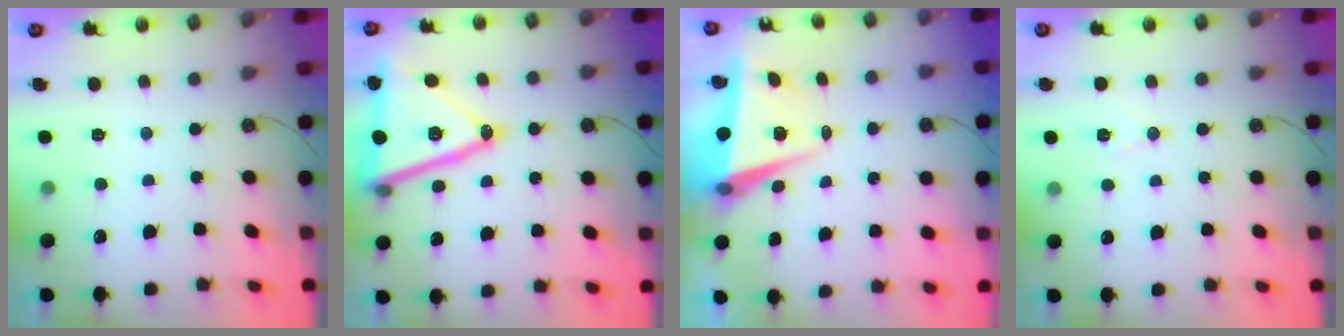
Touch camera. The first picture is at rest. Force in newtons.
{"total": 21.2, "press": 20.9, "slide": 3.5}
{"total": 6.6, "press": 6.4, "slide": 1.3}
{"total": 7.3, "press": 5.8, "slide": 4.4}